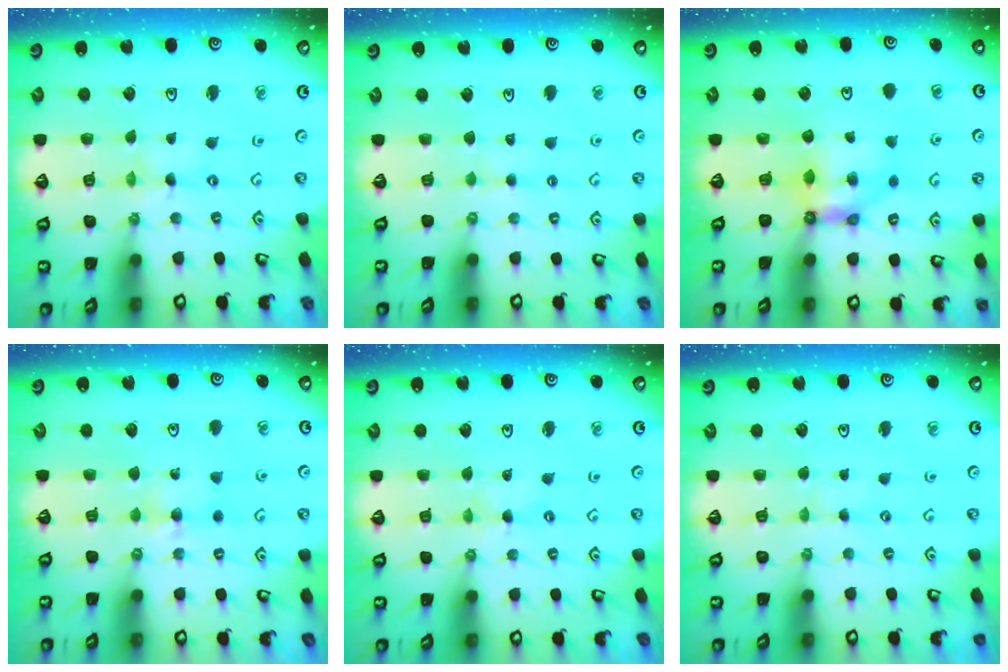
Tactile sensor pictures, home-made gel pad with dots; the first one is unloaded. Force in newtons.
{"total": 1.8, "press": 1.7, "slide": 0.4}
{"total": 6.6, "press": 6.6, "slide": 0.4}
{"total": 4.6, "press": 4.5, "slide": 0.8}
{"total": 0.0}
{"total": 0.0}